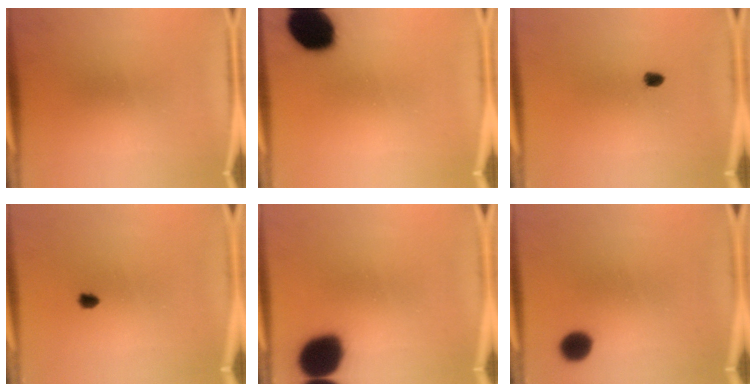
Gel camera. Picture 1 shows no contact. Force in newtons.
{"total": 16.3}
{"total": 1.5}
{"total": 1.1}
{"total": 16.6}
{"total": 5.1}